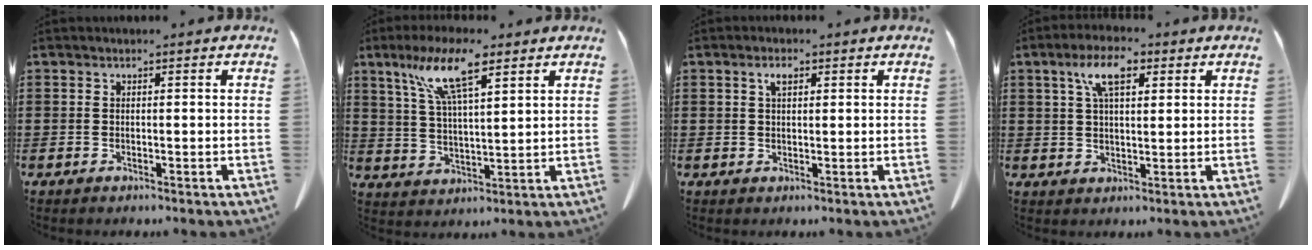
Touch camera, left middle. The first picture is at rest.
{"total": 10.0, "force": [6.4, 2.3, 7.4], "torque": [-0.159, -0.002, 0.112]}
{"total": 2.1, "force": [0.9, 0.8, 1.7], "torque": [-0.037, 0.004, 0.015]}
{"total": 6.9, "force": [3.4, 2.6, 5.4], "torque": [-0.109, 0.010, 0.057]}